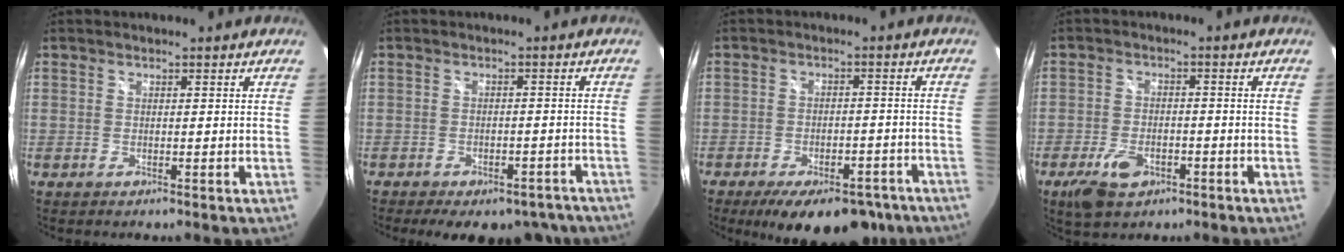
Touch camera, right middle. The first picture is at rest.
{"total": 14.2, "force": [-11.1, 6.2, 6.3], "torque": [-0.120, -0.005, -0.122]}
{"total": 15.4, "force": [-11.1, 6.9, 8.2], "torque": [-0.147, -0.003, -0.139]}
{"total": 7.4, "force": [-4.2, 4.1, 4.5], "torque": [-0.109, -0.006, -0.069]}